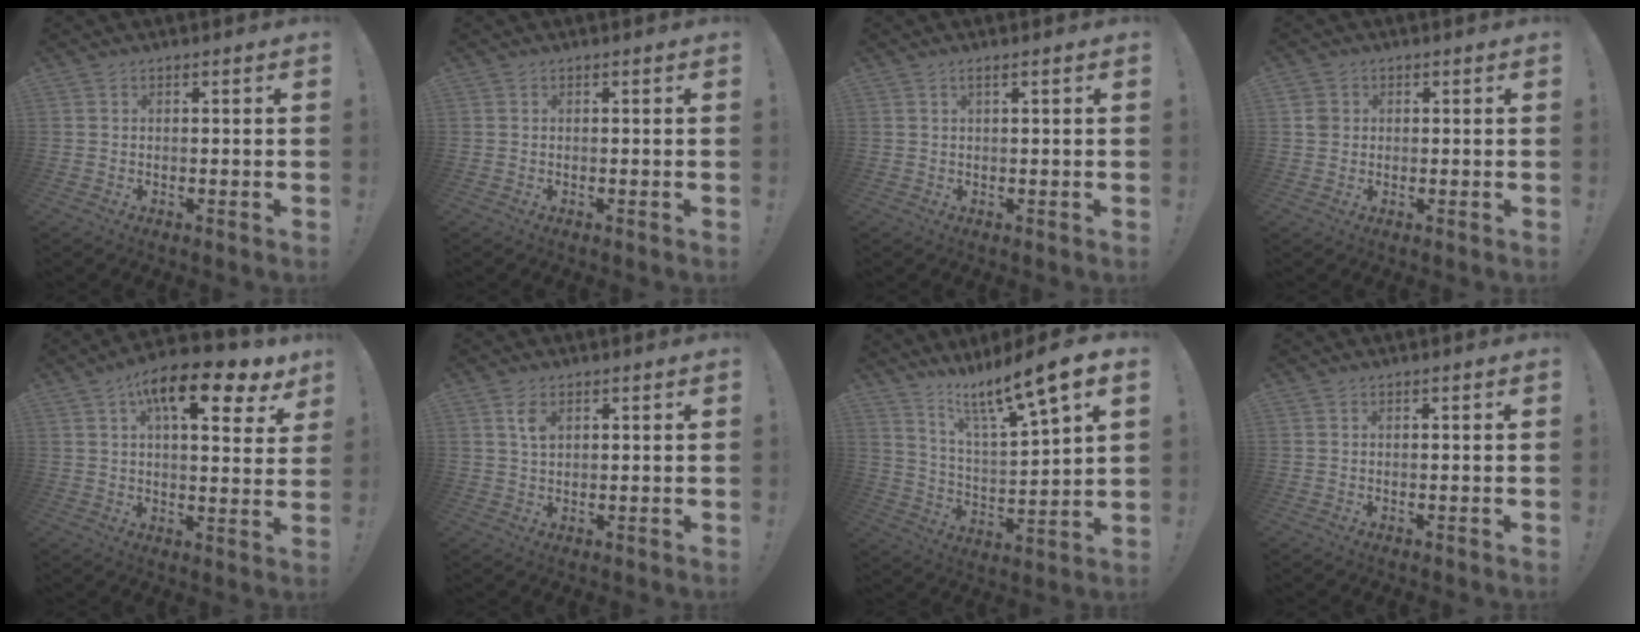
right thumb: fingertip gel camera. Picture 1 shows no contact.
{"total": 0.0}
{"total": 1.7, "force": [0.6, 0.0, 1.6], "torque": [-0.030, -0.001, 0.009]}
{"total": 2.7, "force": [0.5, 2.5, 0.9], "torque": [-0.007, 0.002, 0.008]}
{"total": 16.1, "force": [7.9, 5.9, 12.8], "torque": [-0.186, -0.041, 0.123]}
{"total": 3.7, "force": [1.8, 1.8, 2.7], "torque": [-0.041, -0.005, 0.030]}
{"total": 13.0, "force": [10.0, 0.3, 8.3], "torque": [-0.155, -0.076, 0.157]}
{"total": 0.0}